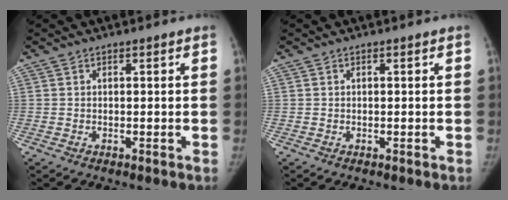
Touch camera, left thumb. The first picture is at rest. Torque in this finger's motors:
{"motor_torque": [0.13, -0.02, 0.09, -0.07, 0.03]}